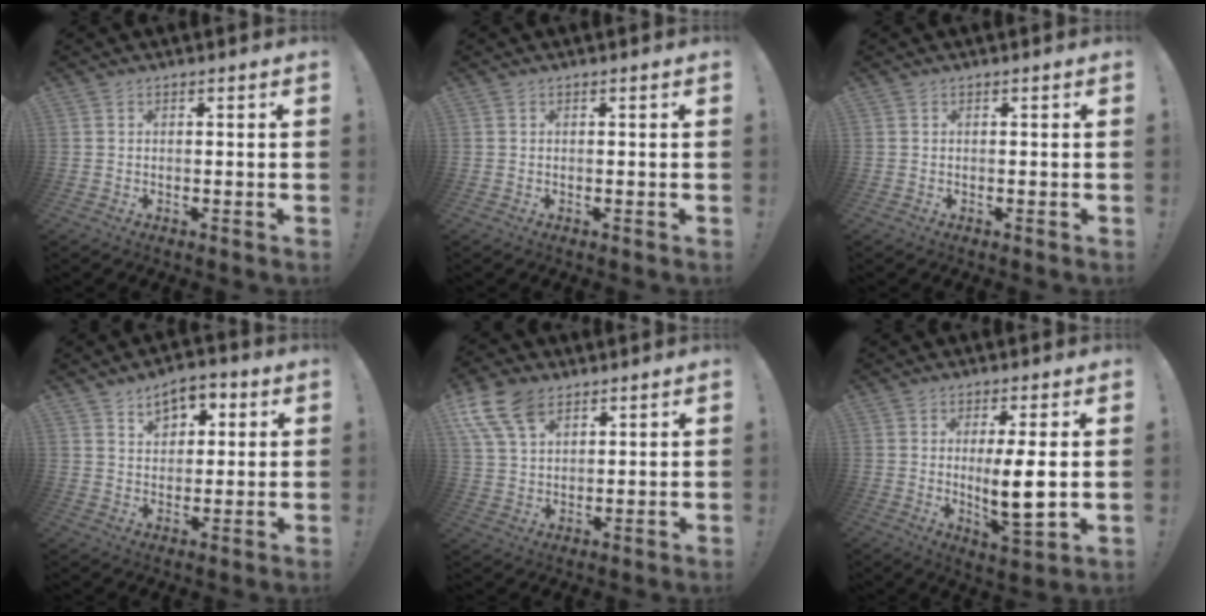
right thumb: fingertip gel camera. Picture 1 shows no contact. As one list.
[{"total": 0.0}, {"total": 0.0}, {"total": 8.1, "force": [4.3, 5.7, 3.8], "torque": [-0.044, -0.018, 0.078]}, {"total": 12.5, "force": [7.2, 7.5, 7.0], "torque": [-0.134, -0.028, 0.141]}, {"total": 10.0, "force": [0.9, 1.5, 9.8], "torque": [-0.165, -0.018, 0.012]}]